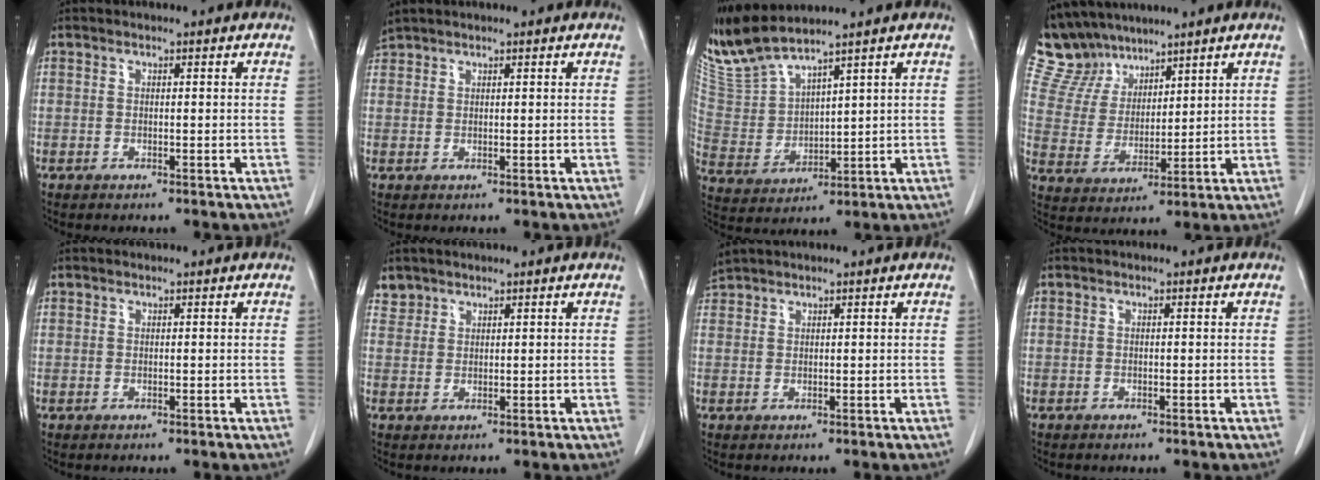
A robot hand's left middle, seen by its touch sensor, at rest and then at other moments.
{"total": 1.3, "force": [1.3, 0.0, 0.0], "torque": [-0.011, 0.014, 0.034]}
{"total": 9.5, "force": [9.4, 0.3, 1.4], "torque": [-0.058, -0.003, 0.212]}
{"total": 8.9, "force": [7.9, 3.9, 0.9], "torque": [-0.027, 0.014, 0.168]}
{"total": 0.5, "force": [0.4, 0.3, 0.0], "torque": [0.001, 0.000, 0.006]}
{"total": 2.0, "force": [1.7, 1.1, -0.4], "torque": [0.013, 0.007, 0.030]}
{"total": 1.9, "force": [1.9, 0.1, 0.0], "torque": [-0.010, 0.016, 0.044]}
{"total": 0.0}